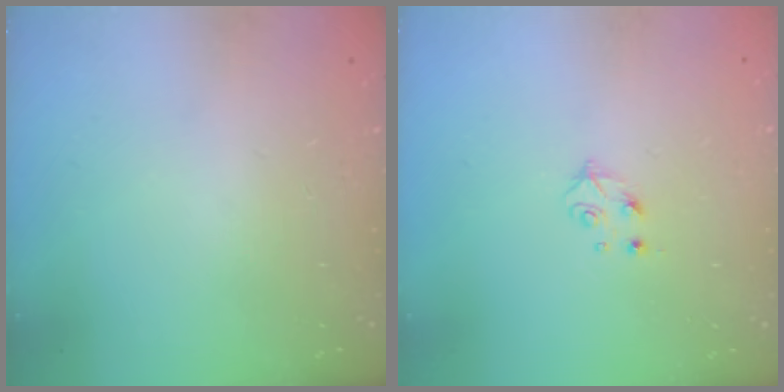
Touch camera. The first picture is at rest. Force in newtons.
{"total": 4.2, "press": 4.1, "slide": 0.6}